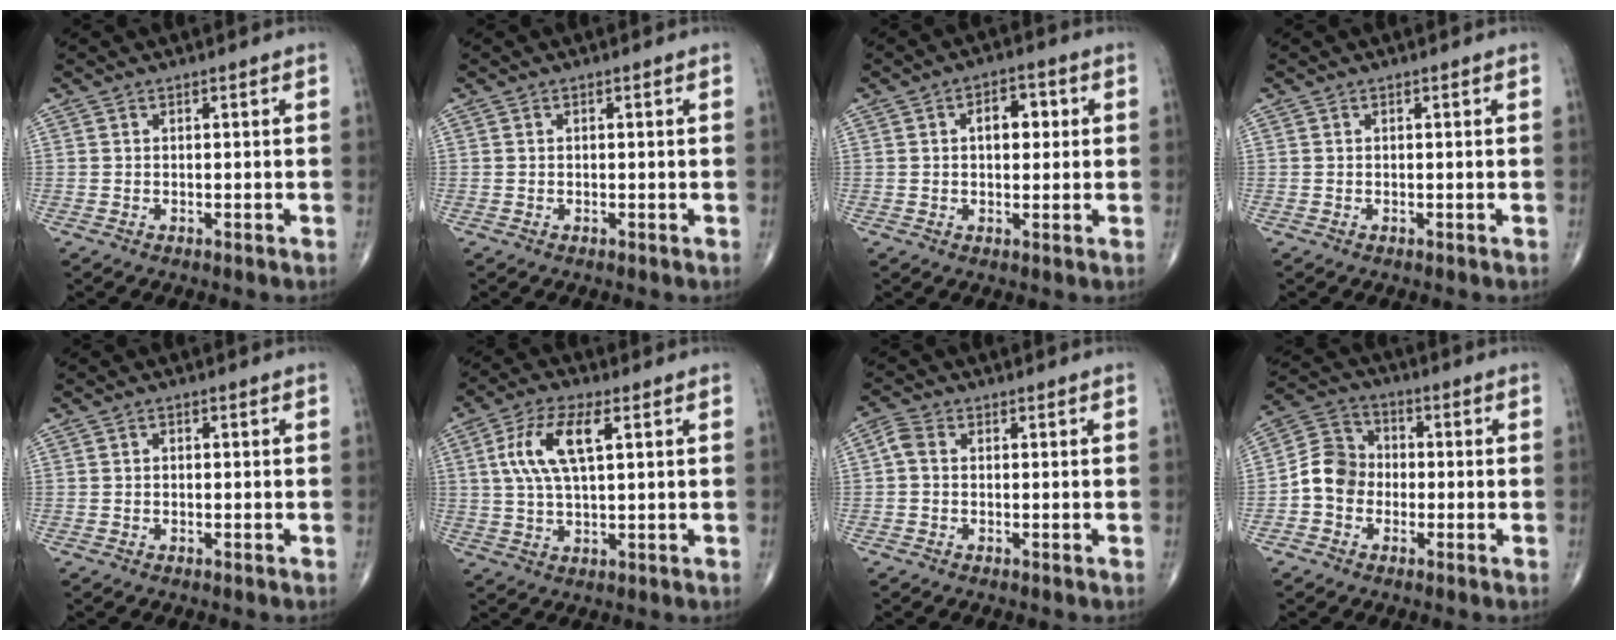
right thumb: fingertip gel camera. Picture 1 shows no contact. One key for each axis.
{"total": 0.0}
{"total": 6.0, "fx": 1.2, "fy": 3.6, "fz": 4.7, "tx": -0.050, "ty": 0.008, "tz": 0.013}
{"total": 0.0}
{"total": 0.8, "fx": 0.0, "fy": 0.6, "fz": 0.5, "tx": -0.007, "ty": 0.003, "tz": -0.001}
{"total": 10.1, "fx": 2.8, "fy": 3.9, "fz": 8.9, "tx": -0.188, "ty": 0.008, "tz": 0.055}
{"total": 2.6, "fx": -0.1, "fy": 1.8, "fz": 1.8, "tx": -0.039, "ty": 0.006, "tz": -0.011}
{"total": 7.8, "fx": -1.7, "fy": 6.7, "fz": 3.7, "tx": -0.050, "ty": 0.032, "tz": -0.047}